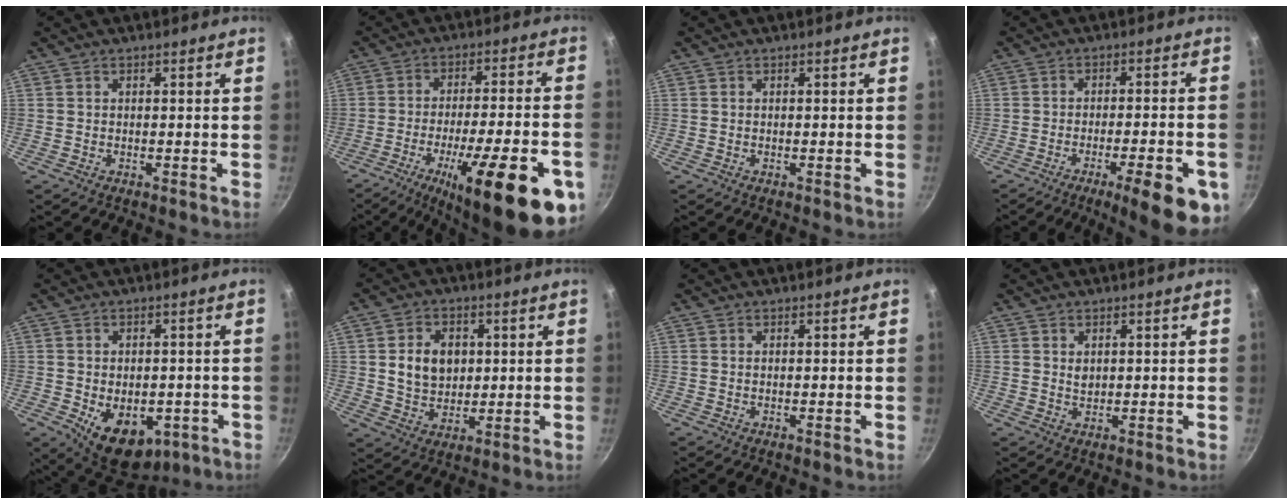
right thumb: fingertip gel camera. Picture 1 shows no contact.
{"total": 25.3, "force": [-11.4, 6.7, 21.6], "torque": [-0.283, 0.029, -0.166]}
{"total": 0.0}
{"total": 13.2, "force": [-6.2, 3.1, 11.2], "torque": [-0.132, 0.019, -0.080]}
{"total": 12.7, "force": [-4.0, 8.3, 8.8], "torque": [-0.089, -0.007, -0.036]}
{"total": 9.0, "force": [1.5, 7.0, 5.5], "torque": [-0.066, -0.006, 0.028]}
{"total": 0.0}
{"total": 1.6, "force": [0.6, 1.1, 1.0], "torque": [-0.014, -0.001, 0.012]}